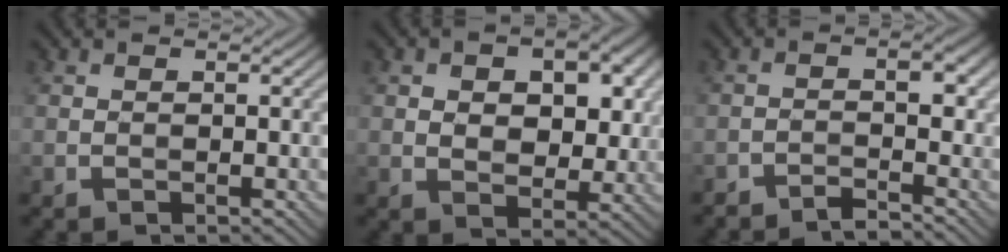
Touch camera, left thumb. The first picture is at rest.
{"total": 8.3, "force": [2.0, 5.3, 6.1], "torque": [-0.094, -0.004, 0.025]}
{"total": 2.8, "force": [-2.2, 0.5, 1.6], "torque": [-0.024, 0.007, -0.044]}